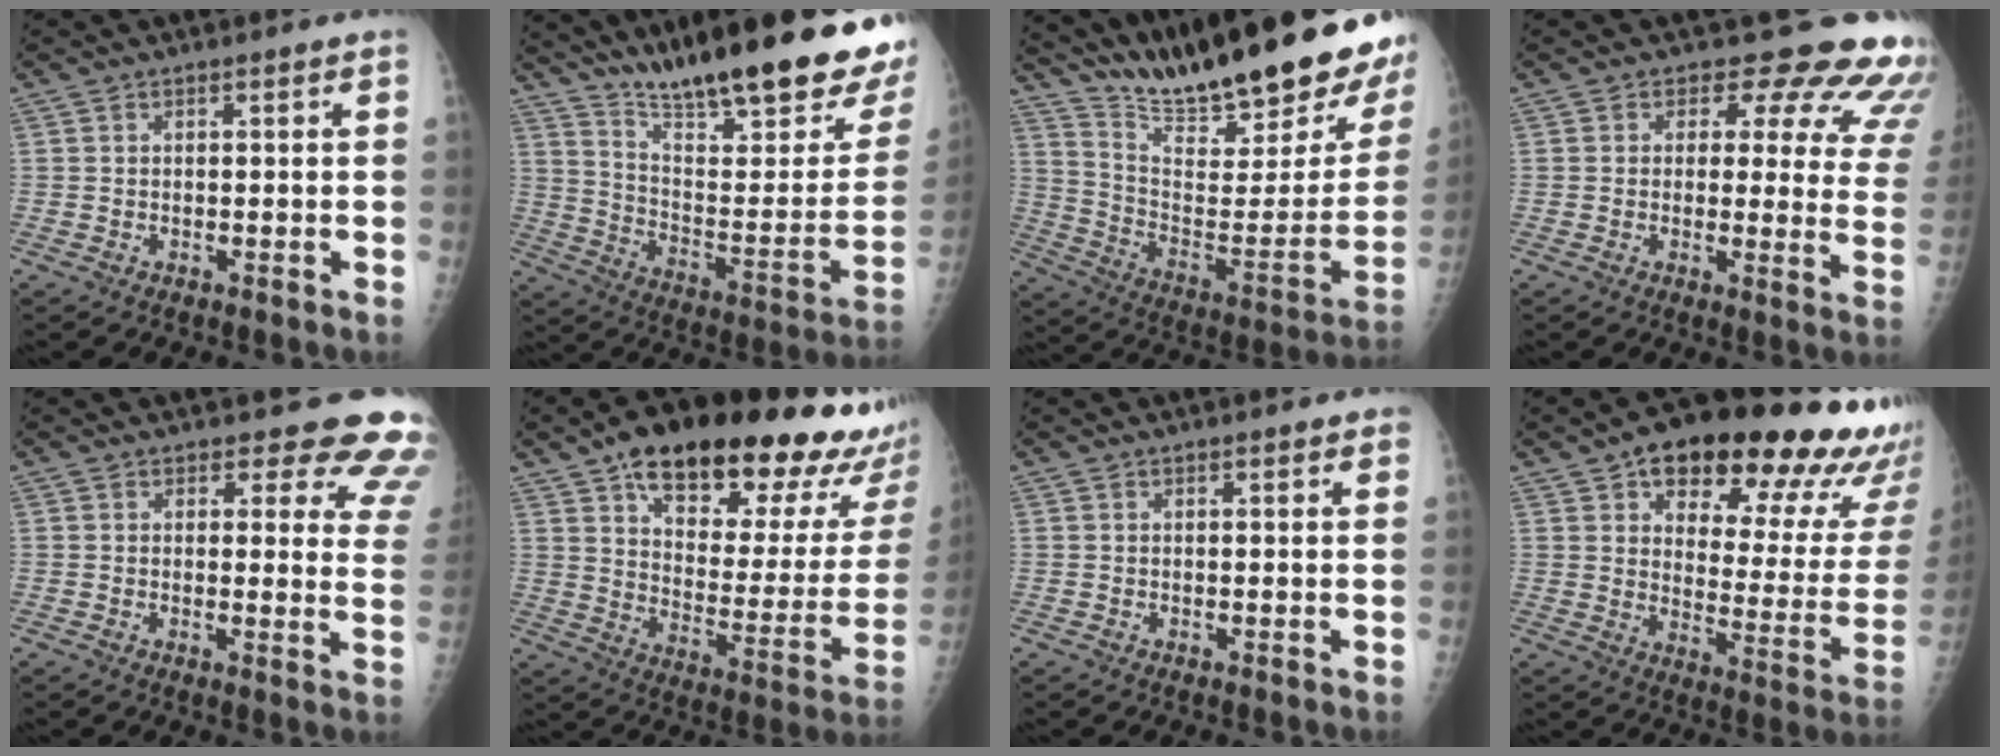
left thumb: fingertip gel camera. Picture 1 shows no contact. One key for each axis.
{"total": 30.2, "fx": 22.9, "fy": 5.2, "fz": 19.0, "tx": -0.257, "ty": -0.125, "tz": 0.337}
{"total": 28.6, "fx": 23.4, "fy": 4.4, "fz": 16.0, "tx": -0.221, "ty": -0.137, "tz": 0.350}
{"total": 15.3, "fx": 12.8, "fy": 6.2, "fz": 5.7, "tx": -0.007, "ty": -0.086, "tz": 0.114}
{"total": 12.7, "fx": 11.5, "fy": 4.4, "fz": 3.1, "tx": 0.025, "ty": -0.087, "tz": 0.093}
{"total": 32.7, "fx": 21.9, "fy": 11.9, "fz": 21.1, "tx": -0.269, "ty": -0.056, "tz": 0.306}
{"total": 1.6, "fx": 1.1, "fy": 0.5, "fz": 1.1, "tx": -0.010, "ty": -0.001, "tz": 0.011}
{"total": 29.6, "fx": 18.2, "fy": 11.3, "fz": 20.5, "tx": -0.239, "ty": -0.046, "tz": 0.240}